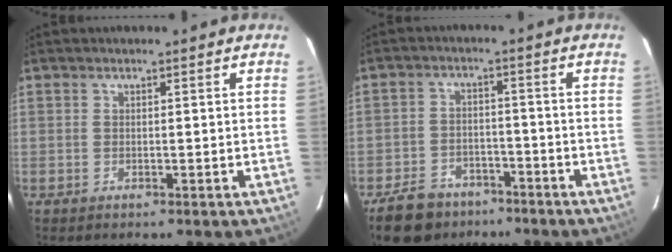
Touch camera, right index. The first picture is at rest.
{"total": 8.5, "force": [-6.3, 5.1, 2.6], "torque": [-0.059, -0.002, -0.101]}